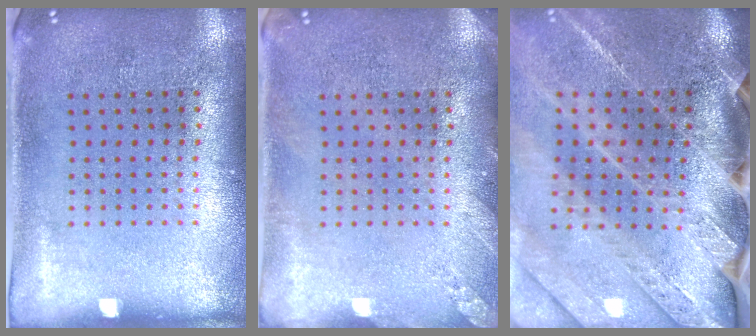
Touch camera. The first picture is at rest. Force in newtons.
{"total": 1.3, "press": 1.3, "slide": 0.2}
{"total": 3.9, "press": 3.2, "slide": 2.2}